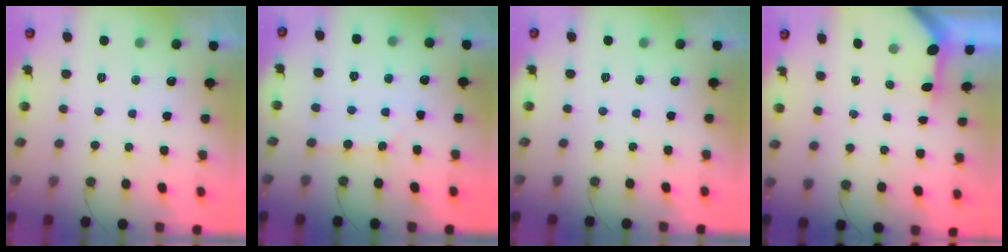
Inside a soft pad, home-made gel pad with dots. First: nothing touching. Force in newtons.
{"total": 3.5, "press": 3.4, "slide": 0.6}
{"total": 0.0}
{"total": 2.9, "press": 2.9, "slide": 0.2}